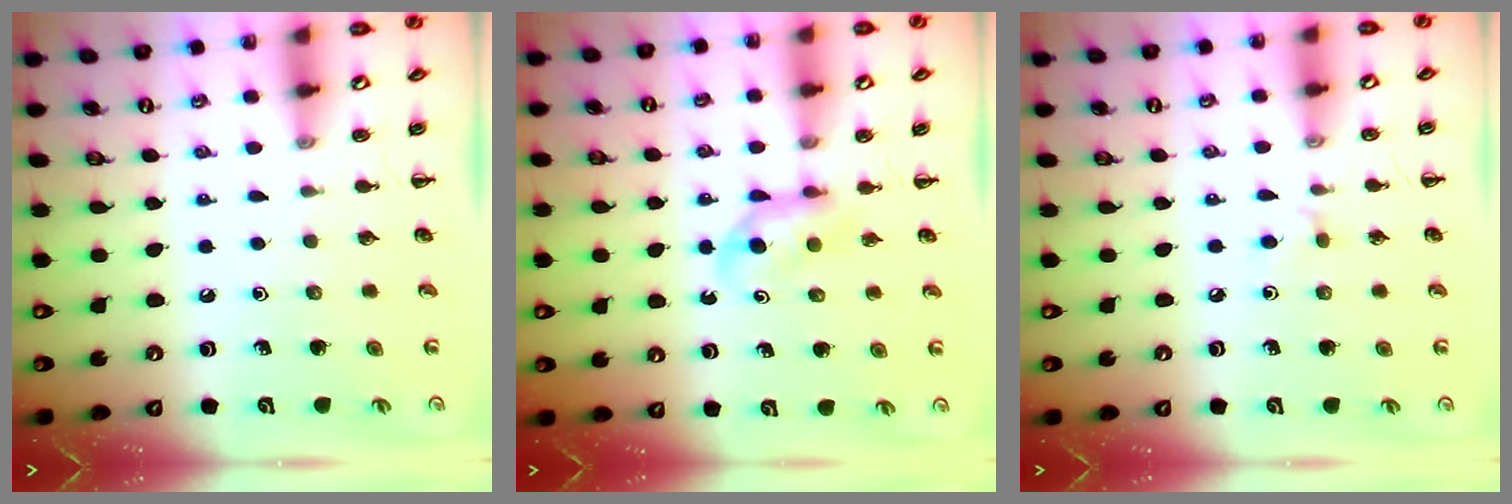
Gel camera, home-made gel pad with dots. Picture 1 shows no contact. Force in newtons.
{"total": 4.5, "press": 4.3, "slide": 1.4}
{"total": 3.8, "press": 3.5, "slide": 1.5}